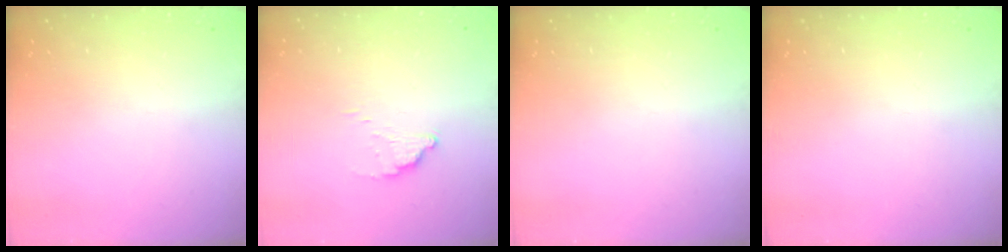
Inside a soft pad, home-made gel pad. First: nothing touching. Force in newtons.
{"total": 2.8, "press": 2.8, "slide": 0.0}
{"total": 0.0}
{"total": 0.0}